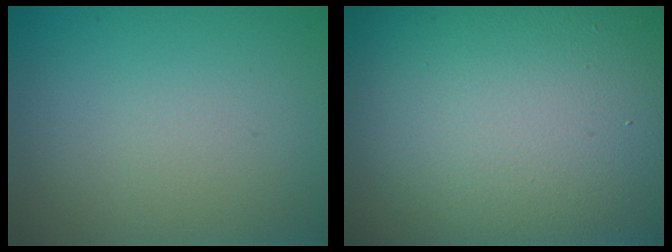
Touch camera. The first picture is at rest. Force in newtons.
{"total": 22.1, "press": 22.0, "slide": 1.5}